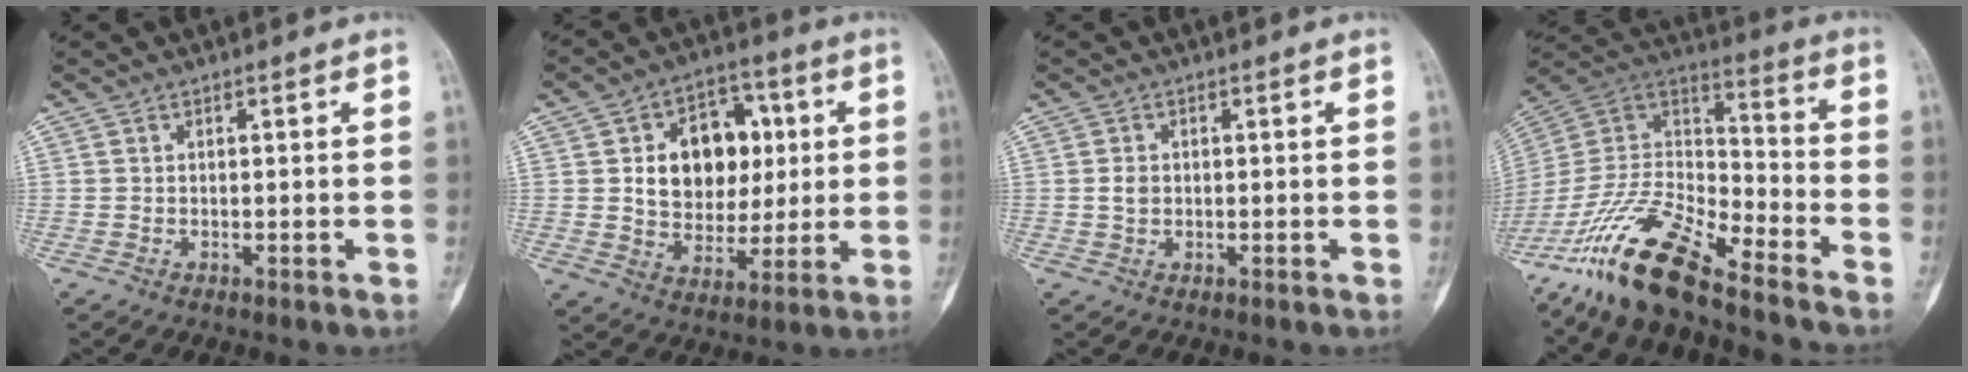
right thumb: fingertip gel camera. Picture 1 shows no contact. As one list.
[{"total": 15.5, "force": [2.9, 11.4, 10.0], "torque": [-0.098, 0.005, 0.051]}, {"total": 1.9, "force": [0.0, 1.5, 1.2], "torque": [-0.018, 0.002, 0.003]}, {"total": 19.5, "force": [-14.8, 5.2, 11.7], "torque": [-0.221, 0.073, -0.282]}]